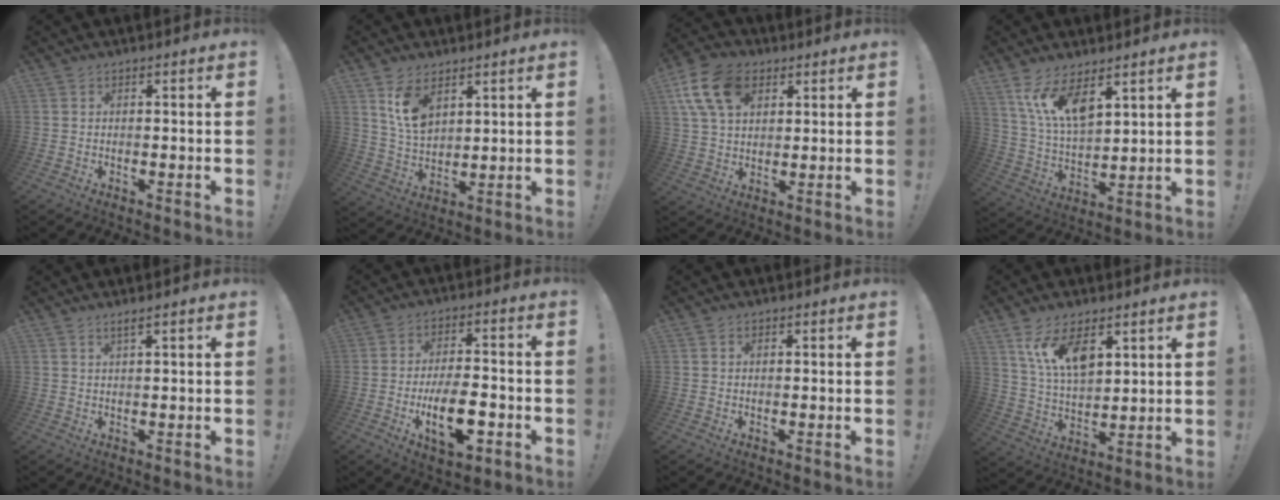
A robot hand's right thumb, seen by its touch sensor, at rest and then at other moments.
{"total": 9.9, "force": [5.5, 5.9, 5.8], "torque": [-0.102, -0.020, 0.108]}
{"total": 14.5, "force": [5.9, 9.7, 9.0], "torque": [-0.162, -0.012, 0.113]}
{"total": 11.9, "force": [8.0, 4.6, 7.5], "torque": [-0.153, -0.041, 0.152]}
{"total": 1.9, "force": [1.1, 0.0, 1.5], "torque": [-0.037, 0.001, 0.020]}
{"total": 11.0, "force": [-3.5, 4.7, 9.3], "torque": [-0.144, 0.002, -0.062]}
{"total": 0.5, "force": [0.1, 0.5, 0.1], "torque": [0.002, -0.001, 0.001]}
{"total": 12.1, "force": [6.8, 6.1, 7.9], "torque": [-0.145, -0.026, 0.130]}